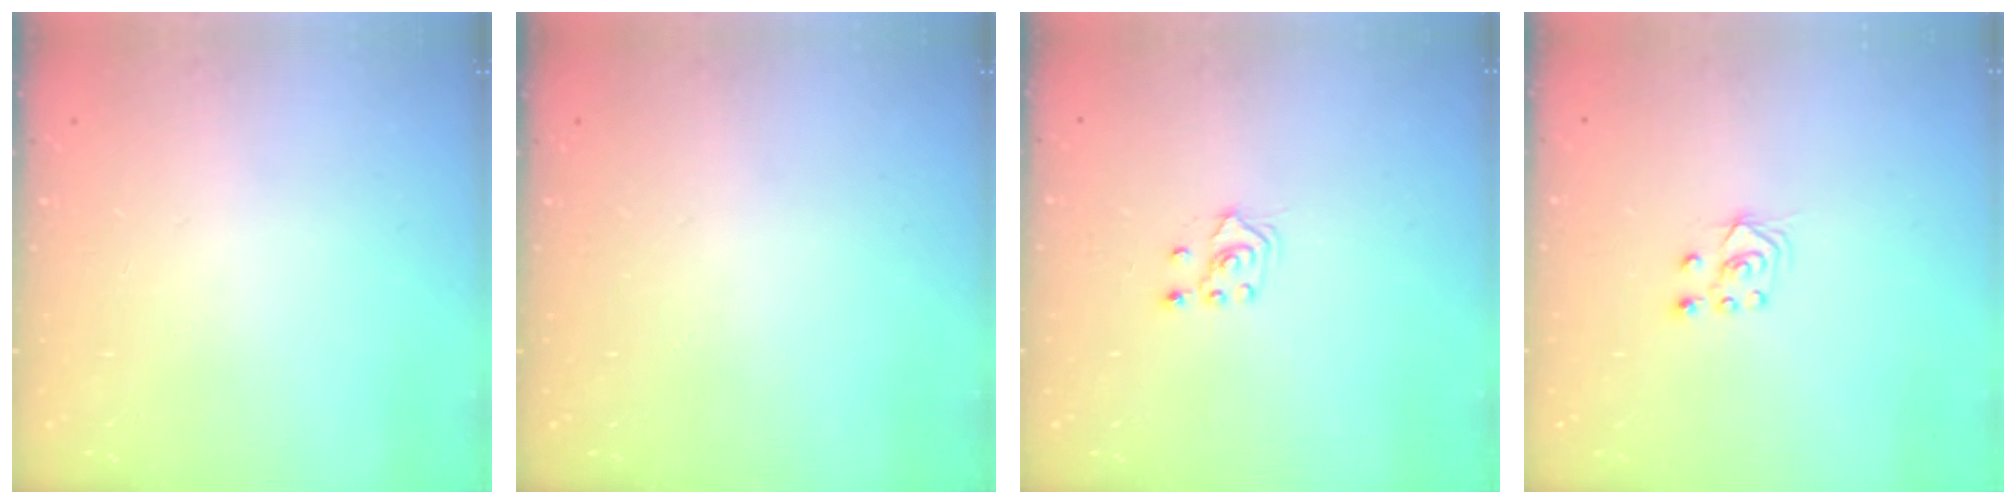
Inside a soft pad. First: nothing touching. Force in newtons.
{"total": 0.0}
{"total": 3.5, "press": 3.4, "slide": 0.8}
{"total": 4.3, "press": 4.3, "slide": 0.6}